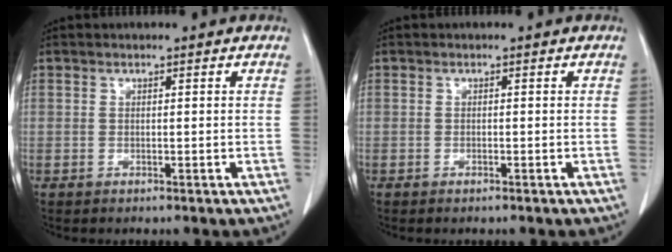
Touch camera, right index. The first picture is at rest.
{"total": 0.0}